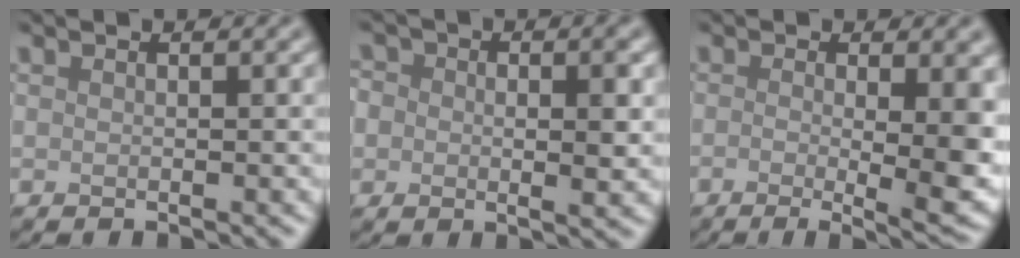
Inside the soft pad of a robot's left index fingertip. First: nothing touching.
{"total": 4.8, "force": [0.2, 3.3, 3.4], "torque": [-0.026, 0.002, -0.008]}
{"total": 9.7, "force": [-1.1, 3.4, 9.0], "torque": [-0.107, -0.004, -0.016]}